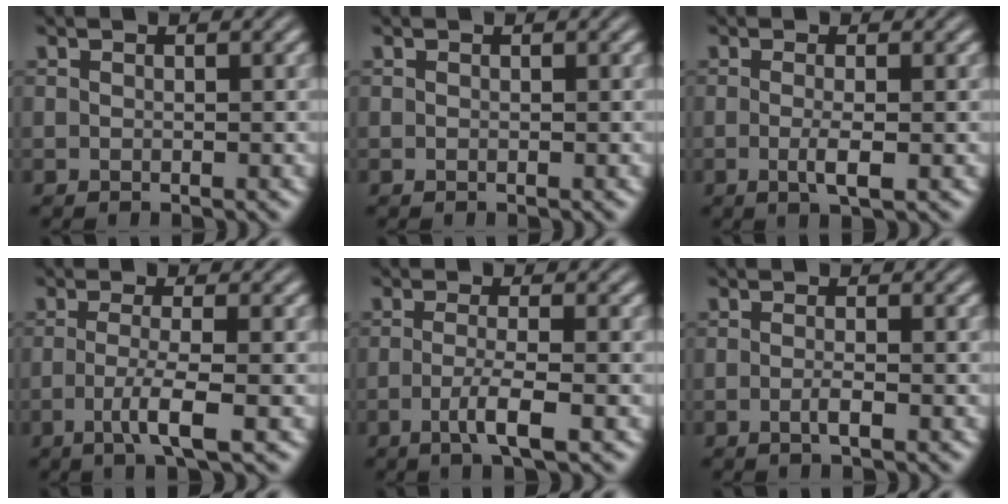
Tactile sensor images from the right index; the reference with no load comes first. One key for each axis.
{"total": 0.0}
{"total": 2.0, "fx": -0.7, "fy": -0.2, "fz": 1.8, "tx": -0.036, "ty": -0.011, "tz": -0.008}
{"total": 3.4, "fx": -1.1, "fy": -0.5, "fz": 3.1, "tx": -0.058, "ty": -0.016, "tz": -0.011}
{"total": 3.0, "fx": -1.1, "fy": -0.5, "fz": 2.7, "tx": -0.049, "ty": -0.013, "tz": -0.015}
{"total": 1.2, "fx": -0.8, "fy": -0.1, "fz": 0.9, "tx": -0.017, "ty": -0.003, "tz": -0.014}